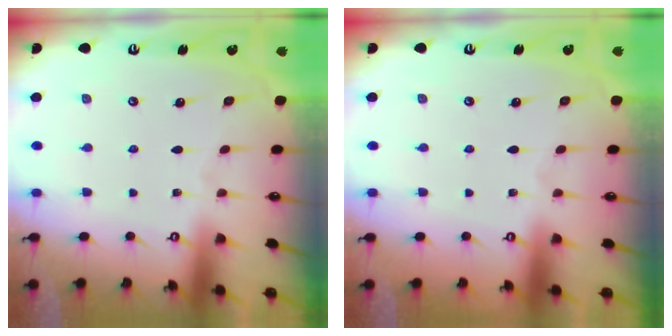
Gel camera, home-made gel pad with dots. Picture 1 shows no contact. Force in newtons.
{"total": 0.0}